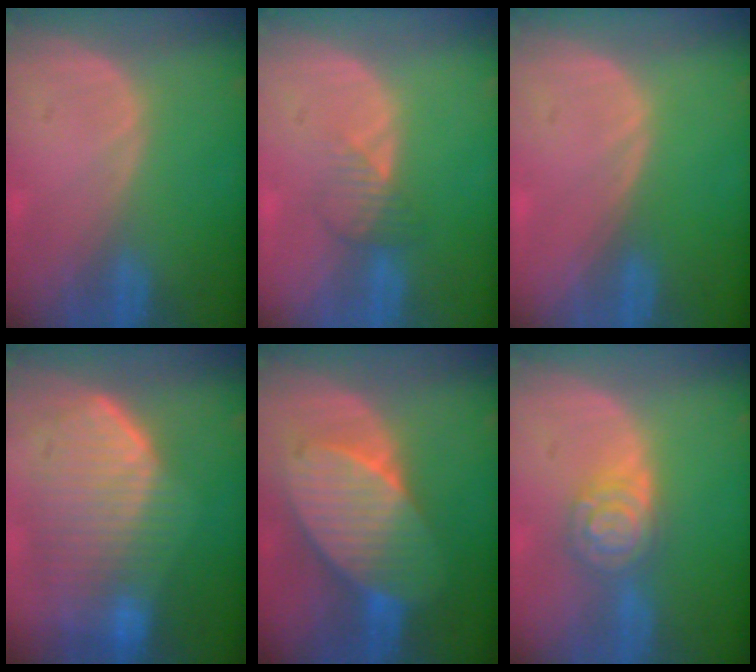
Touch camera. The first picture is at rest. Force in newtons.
{"total": 2.7, "press": 2.7, "slide": 0.3}
{"total": 0.0}
{"total": 10.8, "press": 9.4, "slide": 5.3}
{"total": 9.2, "press": 9.2, "slide": 0.4}
{"total": 5.9, "press": 5.9, "slide": 0.3}